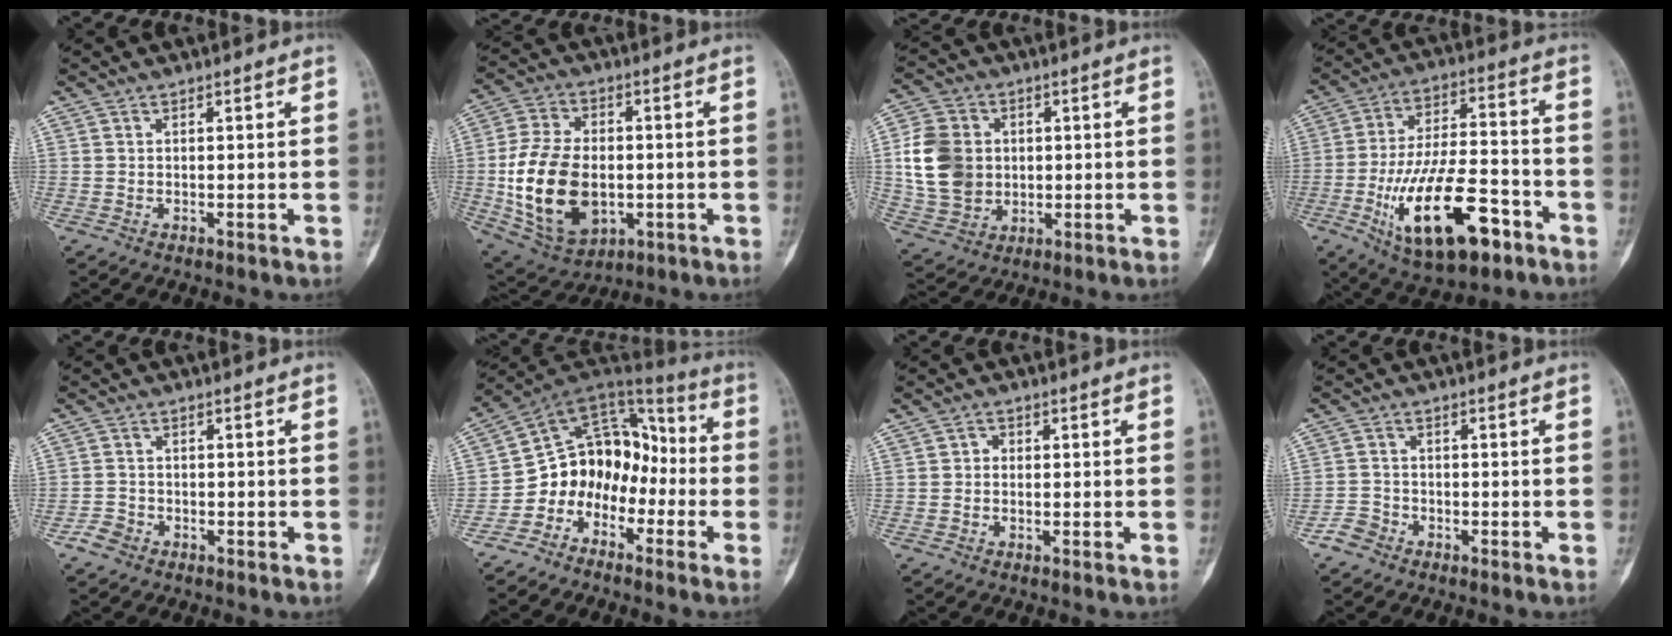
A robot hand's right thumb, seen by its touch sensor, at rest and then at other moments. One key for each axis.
{"total": 18.7, "fx": -2.4, "fy": 12.1, "fz": 14.0, "tx": -0.245, "ty": 0.002, "tz": -0.025}
{"total": 13.0, "fx": 1.1, "fy": 10.6, "fz": 7.3, "tx": -0.123, "ty": 0.003, "tz": 0.027}
{"total": 20.5, "fx": -8.7, "fy": 8.9, "fz": 16.4, "tx": -0.274, "ty": 0.041, "tz": -0.135}
{"total": 2.5, "fx": -1.7, "fy": 1.8, "fz": 0.6, "tx": -0.006, "ty": 0.012, "tz": -0.034}
{"total": 12.5, "fx": -5.3, "fy": 9.8, "fz": 5.6, "tx": -0.045, "ty": 0.103, "tz": -0.107}
{"total": 1.5, "fx": -0.1, "fy": 1.3, "fz": 0.7, "tx": 0.000, "ty": 0.006, "tz": -0.007}
{"total": 3.0, "fx": -2.1, "fy": 2.0, "fz": 0.4, "tx": -0.002, "ty": 0.014, "tz": -0.047}